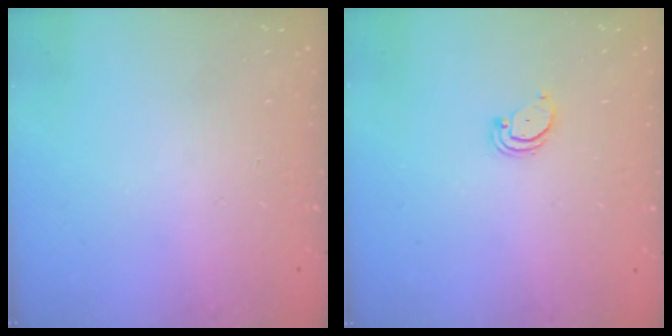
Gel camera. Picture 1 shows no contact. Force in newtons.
{"total": 2.1, "press": 2.1, "slide": 0.2}